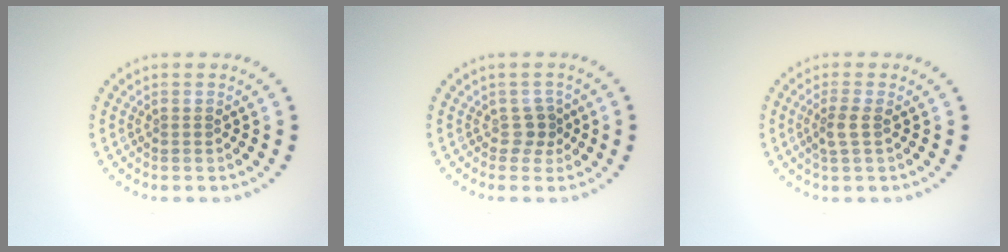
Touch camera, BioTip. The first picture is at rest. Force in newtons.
{"total": 1.5, "press": 1.0, "slide": 1.1}
{"total": 1.7, "press": 1.6, "slide": 0.7}